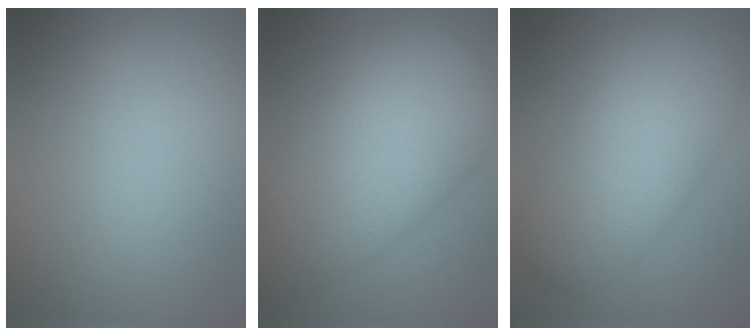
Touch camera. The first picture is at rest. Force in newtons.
{"total": 10.8, "press": 10.8, "slide": 0.3}
{"total": 7.9, "press": 7.9, "slide": 0.1}